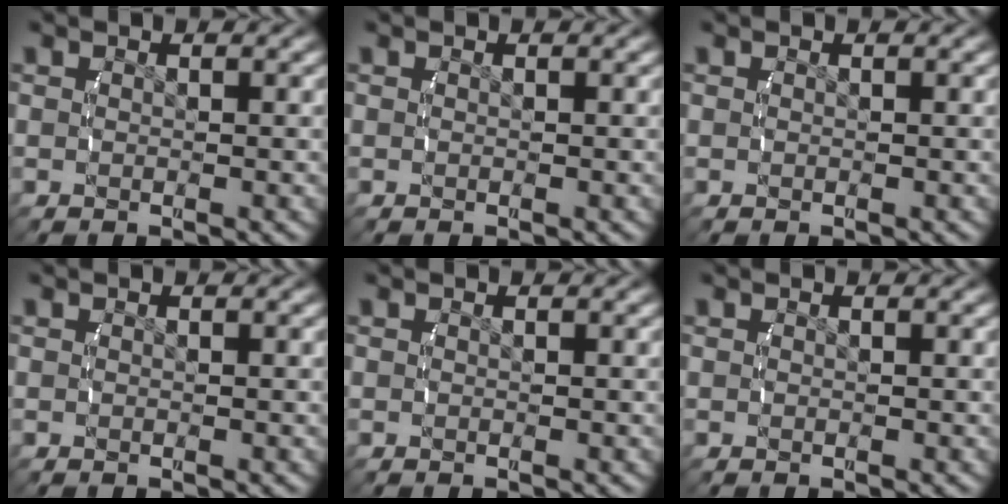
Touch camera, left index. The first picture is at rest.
{"total": 0.0}
{"total": 0.0}
{"total": 0.0}
{"total": 0.0}
{"total": 0.0}